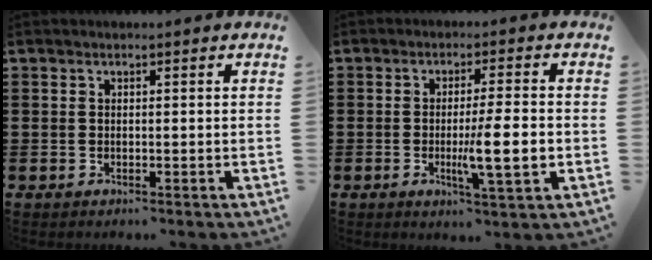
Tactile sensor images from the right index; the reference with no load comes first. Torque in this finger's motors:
{"motor_torque": [1.86, -0.28, 0.64, 0.21]}